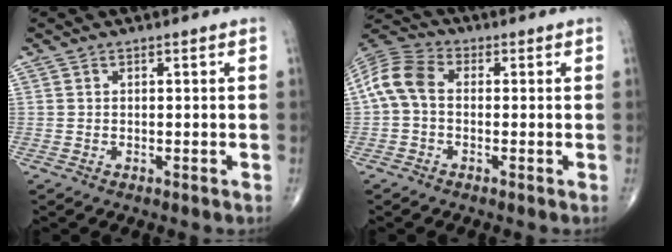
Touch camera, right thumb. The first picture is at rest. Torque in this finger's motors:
{"motor_torque": [0.07, 0.13, 0.37, -0.19, 0.06]}